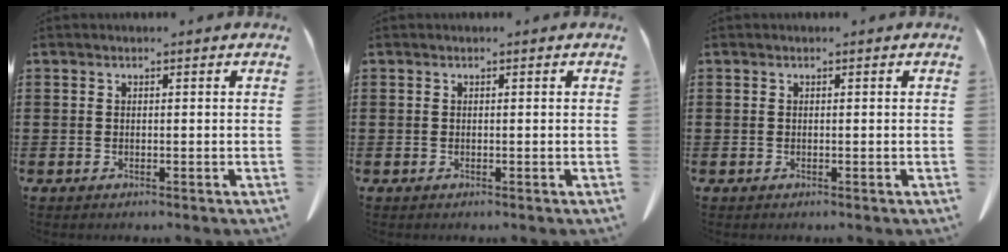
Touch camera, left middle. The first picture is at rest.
{"total": 0.0}
{"total": 0.0}